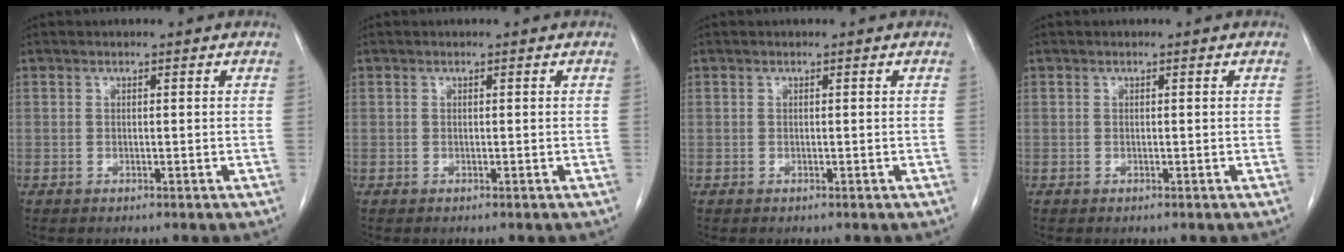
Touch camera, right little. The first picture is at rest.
{"total": 0.0}
{"total": 0.0}
{"total": 0.0}